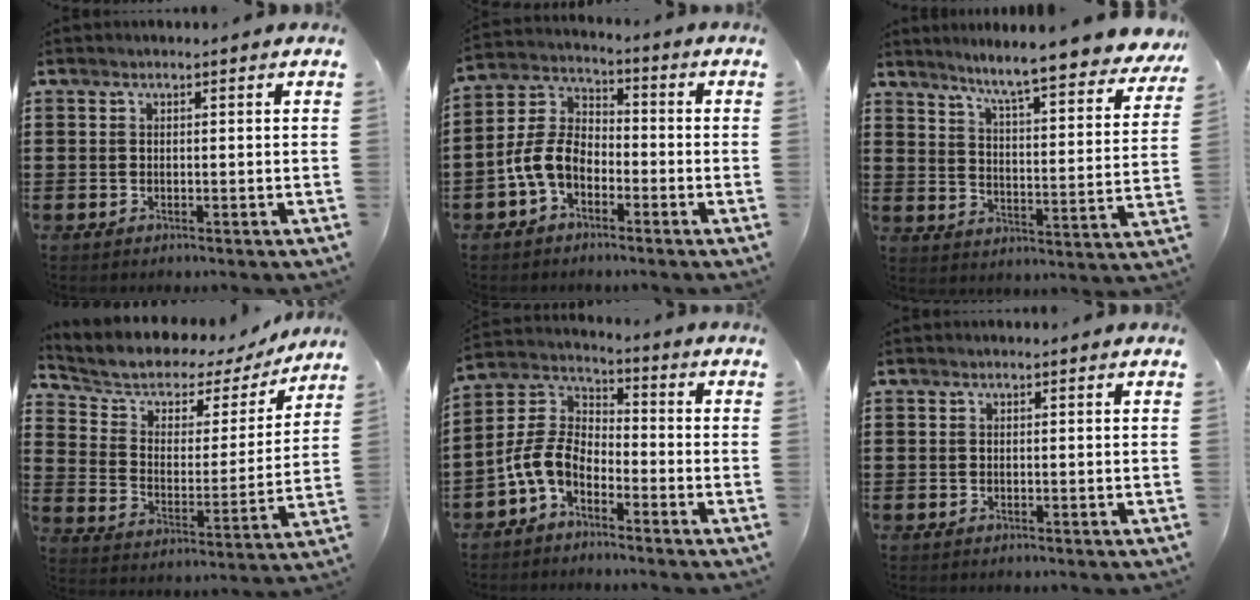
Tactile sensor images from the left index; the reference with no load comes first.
{"total": 6.7, "force": [-3.3, 4.2, 4.1], "torque": [-0.120, -0.003, -0.076]}
{"total": 6.9, "force": [6.2, -0.8, 3.0], "torque": [-0.078, -0.055, 0.096]}
{"total": 5.1, "force": [4.1, 2.6, 1.5], "torque": [-0.060, -0.030, 0.065]}
{"total": 7.2, "force": [-4.3, 3.9, 4.2], "torque": [-0.125, -0.008, -0.096]}
{"total": 0.0}